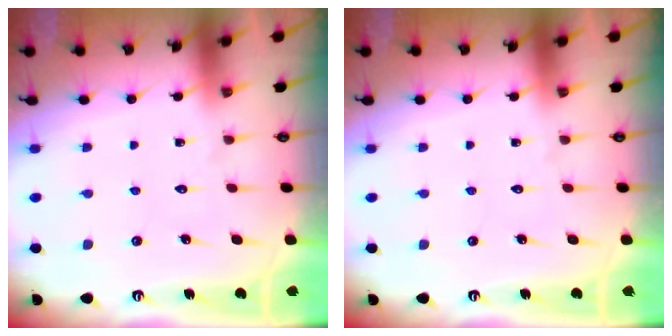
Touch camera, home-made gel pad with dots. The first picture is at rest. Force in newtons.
{"total": 0.0}